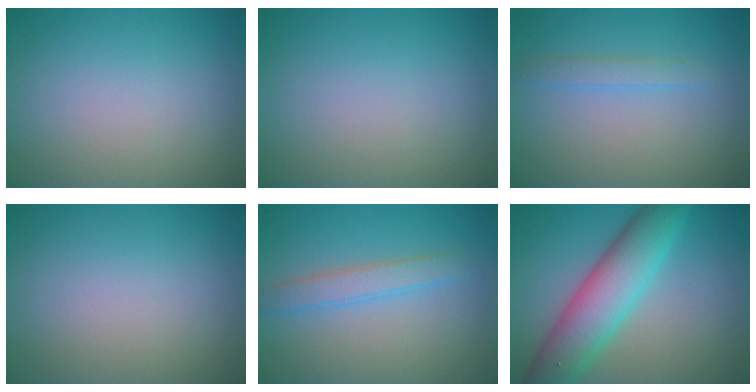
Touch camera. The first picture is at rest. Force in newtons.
{"total": 0.0}
{"total": 1.4, "press": 1.4, "slide": 0.1}
{"total": 0.0}
{"total": 2.4, "press": 2.4, "slide": 0.1}
{"total": 7.8, "press": 7.8, "slide": 0.2}